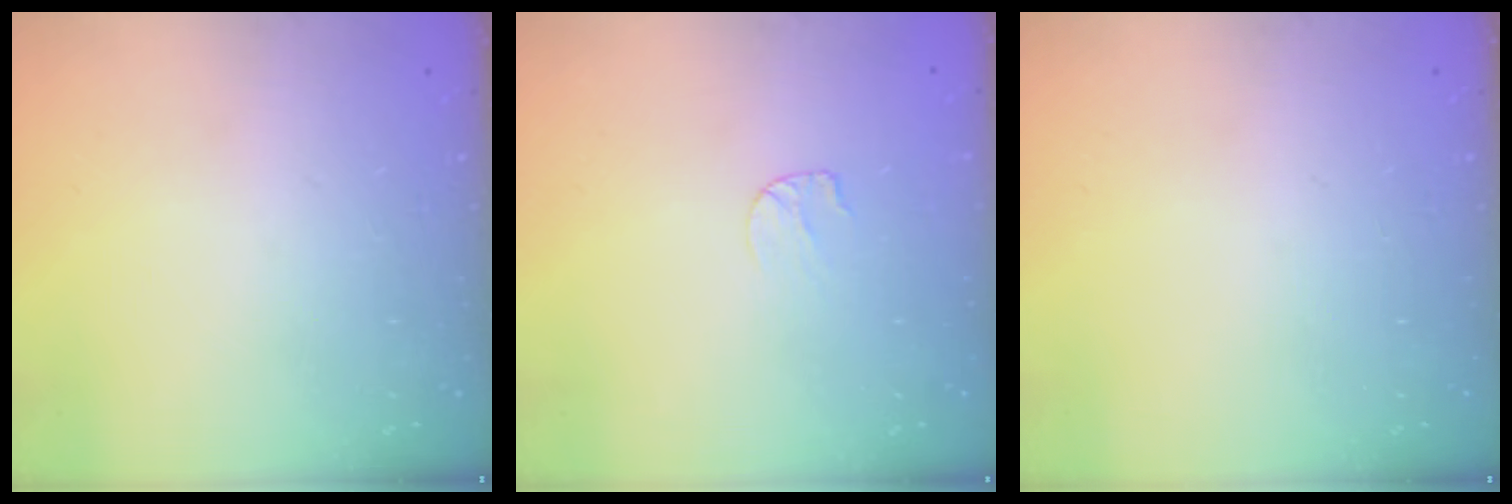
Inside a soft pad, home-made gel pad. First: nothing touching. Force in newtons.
{"total": 3.8, "press": 3.8, "slide": 0.4}
{"total": 0.0}